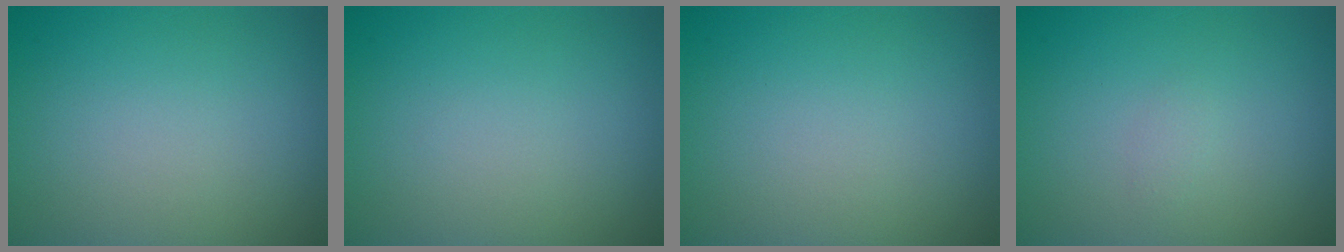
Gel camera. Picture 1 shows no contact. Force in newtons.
{"total": 0.0}
{"total": 0.0}
{"total": 0.6, "press": 0.6, "slide": 0.1}